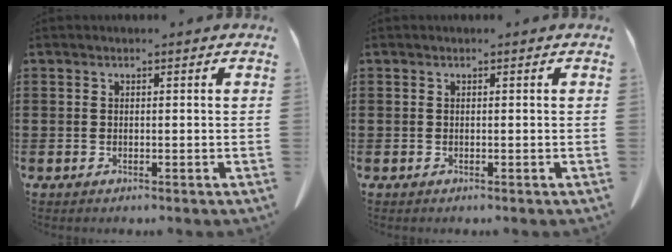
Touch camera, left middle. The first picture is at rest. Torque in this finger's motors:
{"motor_torque": [0.00, 0.00, 0.00, 0.00]}